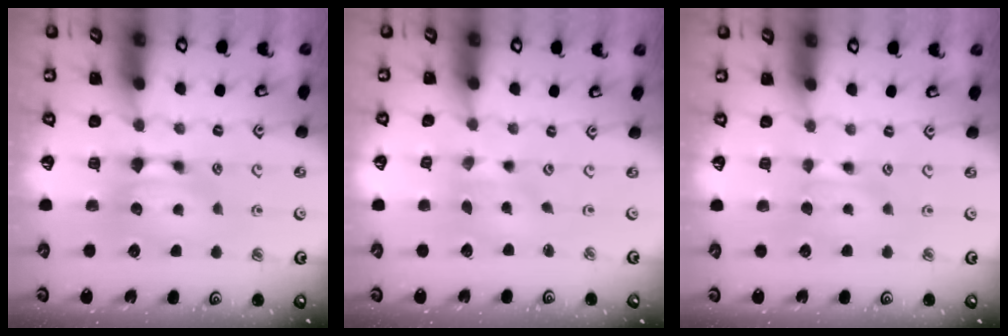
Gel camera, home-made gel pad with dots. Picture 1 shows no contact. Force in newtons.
{"total": 2.7, "press": 2.4, "slide": 1.1}
{"total": 0.9, "press": 0.8, "slide": 0.5}